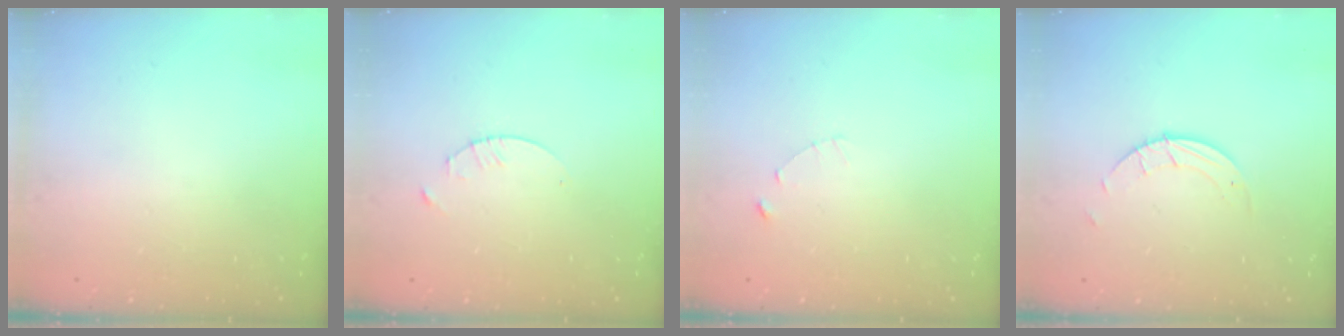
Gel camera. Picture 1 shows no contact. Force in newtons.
{"total": 1.7, "press": 1.6, "slide": 0.2}
{"total": 1.0, "press": 1.0, "slide": 0.2}
{"total": 1.5, "press": 1.5, "slide": 0.1}